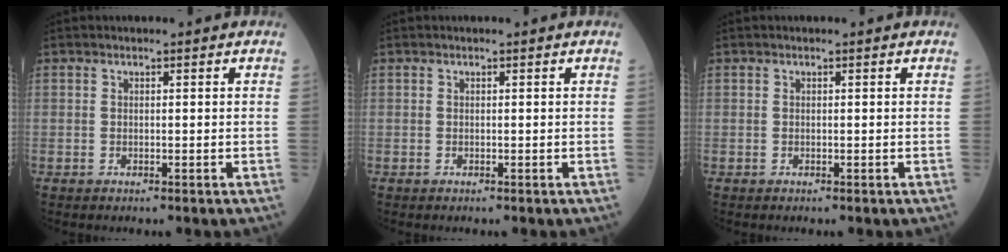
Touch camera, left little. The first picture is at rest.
{"total": 0.0}
{"total": 0.0}